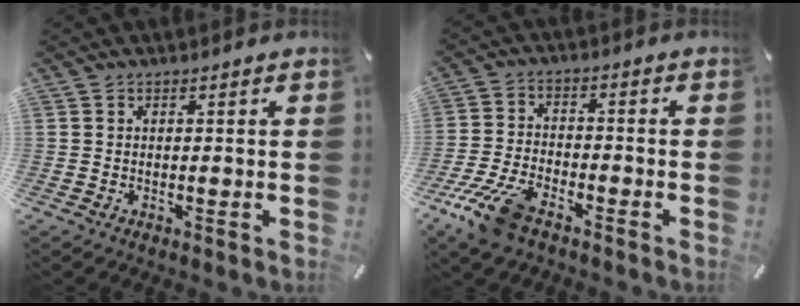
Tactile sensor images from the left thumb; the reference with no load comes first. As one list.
[{"total": 10.2, "force": [-7.0, 4.3, 6.1], "torque": [-0.134, 0.024, -0.134]}]